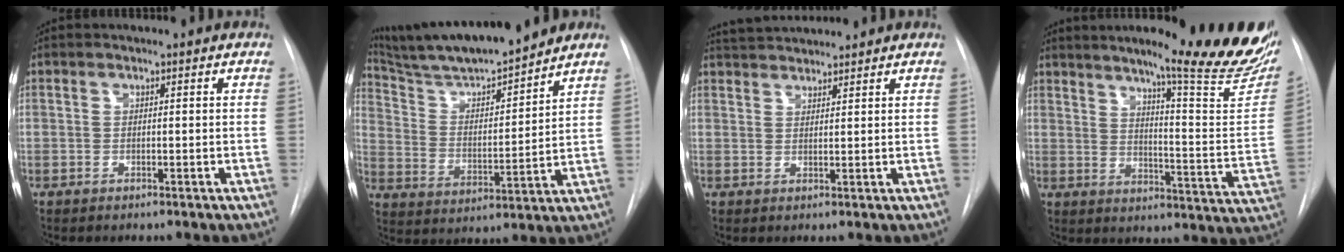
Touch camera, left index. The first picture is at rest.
{"total": 17.7, "force": [15.9, 1.1, 7.8], "torque": [-0.140, 0.002, 0.271]}
{"total": 5.3, "force": [5.2, 0.4, 1.0], "torque": [-0.025, 0.035, 0.090]}
{"total": 24.3, "force": [19.2, 0.7, 14.8], "torque": [-0.187, -0.081, 0.238]}